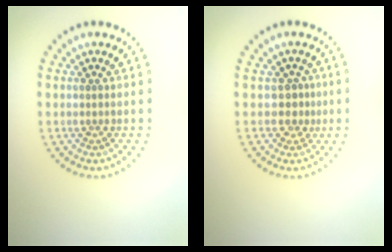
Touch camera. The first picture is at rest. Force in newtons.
{"total": 2.1, "press": 1.5, "slide": 1.4}